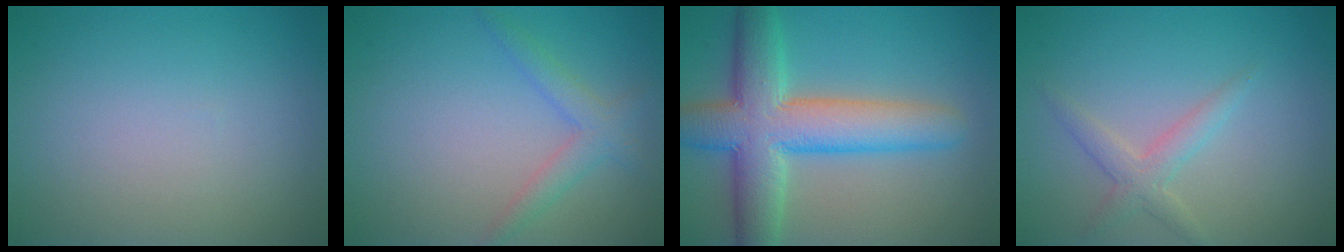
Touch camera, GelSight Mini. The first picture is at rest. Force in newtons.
{"total": 2.3, "press": 2.3, "slide": 0.1}
{"total": 9.1, "press": 9.0, "slide": 0.3}
{"total": 2.1, "press": 2.1, "slide": 0.1}